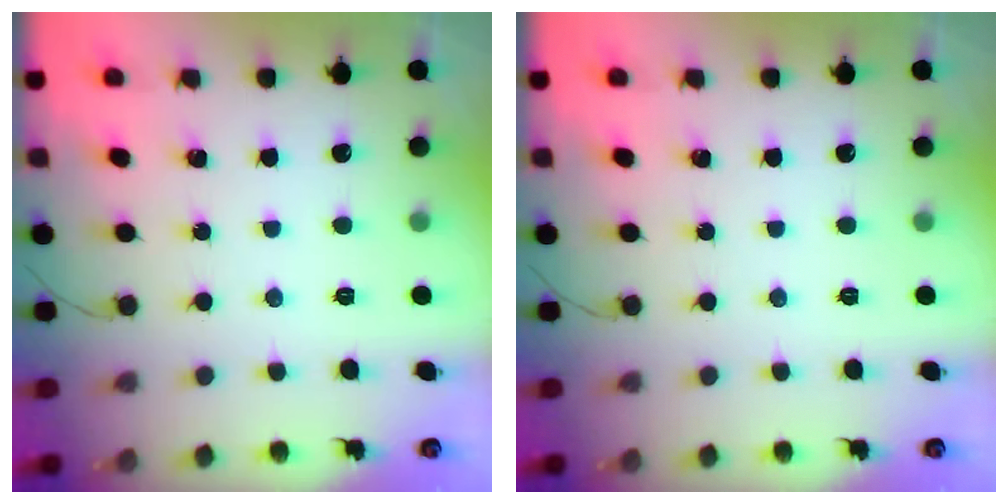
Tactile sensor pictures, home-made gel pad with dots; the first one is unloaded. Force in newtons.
{"total": 0.0}